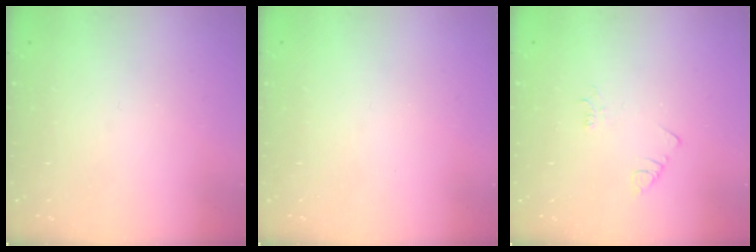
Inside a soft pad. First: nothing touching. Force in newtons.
{"total": 0.0}
{"total": 1.9, "press": 1.9, "slide": 0.3}